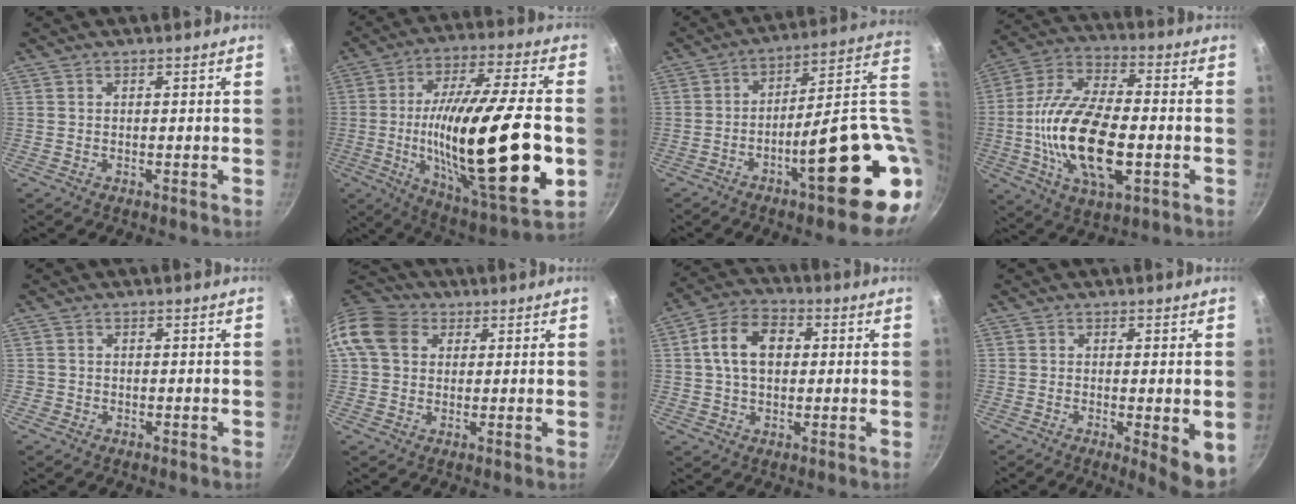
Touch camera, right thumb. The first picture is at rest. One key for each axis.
{"total": 30.4, "fx": -4.2, "fy": 7.9, "fz": 29.0, "tx": -0.479, "ty": 0.003, "tz": -0.062}
{"total": 22.8, "fx": -3.5, "fy": 6.5, "fz": 21.6, "tx": -0.259, "ty": 0.009, "tz": -0.045}
{"total": 20.9, "fx": -3.5, "fy": 9.8, "fz": 18.1, "tx": -0.336, "ty": 0.020, "tz": -0.071}
{"total": 1.1, "fx": -0.4, "fy": 1.0, "fz": 0.1, "tx": -0.001, "ty": 0.003, "tz": -0.007}
{"total": 11.1, "fx": 3.1, "fy": 8.8, "fz": 6.0, "tx": -0.098, "ty": 0.016, "tz": 0.040}
{"total": 10.5, "fx": 1.6, "fy": 7.3, "fz": 7.4, "tx": -0.110, "ty": 0.020, "tz": 0.016}
{"total": 6.8, "fx": -1.4, "fy": 1.6, "fz": 6.5, "tx": -0.079, "ty": -0.010, "tz": -0.014}